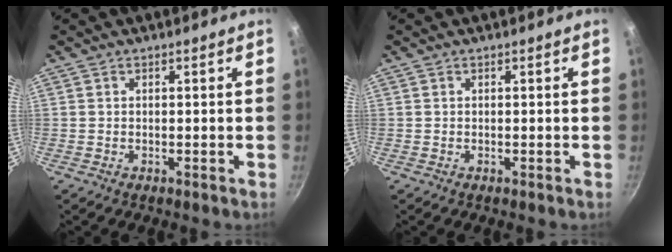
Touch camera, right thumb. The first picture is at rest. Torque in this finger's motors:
{"motor_torque": [-0.03, -0.03, 0.14, -0.10, 0.01]}